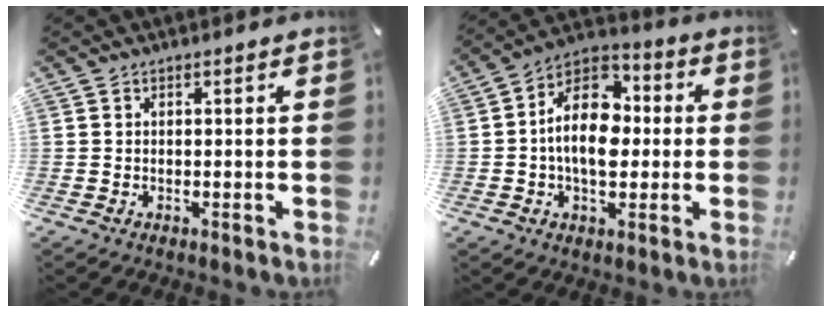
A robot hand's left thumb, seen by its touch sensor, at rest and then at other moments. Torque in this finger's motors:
{"motor_torque": [0.75, 1.28, 0.58, -0.29, 0.53]}